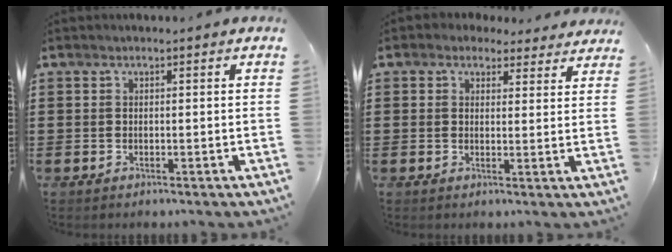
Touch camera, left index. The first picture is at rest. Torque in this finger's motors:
{"motor_torque": [2.14, 0.00, 0.46, 0.05]}